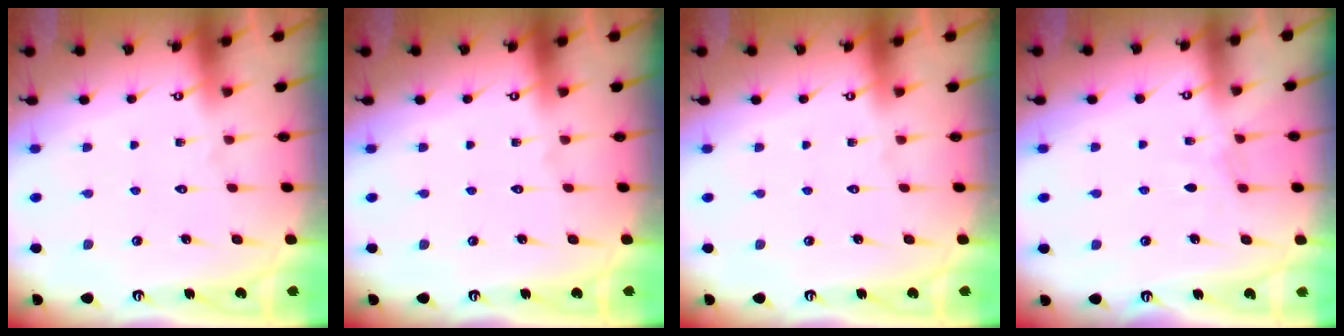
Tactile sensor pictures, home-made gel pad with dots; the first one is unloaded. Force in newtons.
{"total": 0.0}
{"total": 0.0}
{"total": 3.1, "press": 3.1, "slide": 0.5}